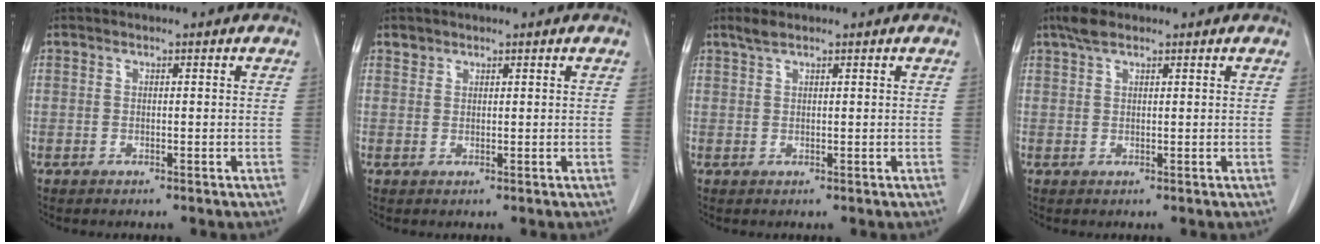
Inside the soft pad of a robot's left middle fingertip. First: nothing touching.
{"total": 0.9, "force": [0.8, 0.6, -0.1], "torque": [0.006, 0.004, 0.011]}
{"total": 1.5, "force": [1.2, 0.2, 0.8], "torque": [-0.023, 0.007, 0.028]}
{"total": 2.6, "force": [1.9, 0.9, 1.5], "torque": [-0.034, 0.012, 0.037]}